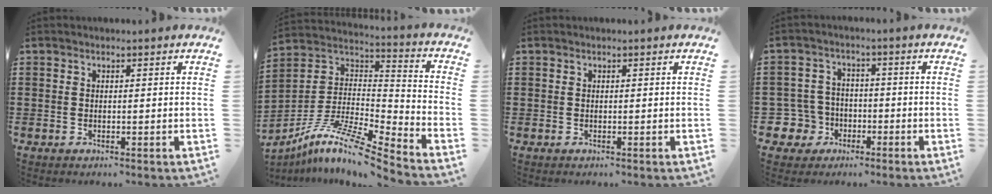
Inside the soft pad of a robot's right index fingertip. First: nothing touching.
{"total": 9.5, "force": [-7.9, 0.5, 5.2], "torque": [-0.116, -0.006, -0.167]}
{"total": 0.0}
{"total": 6.1, "force": [-2.3, 5.4, 1.7], "torque": [-0.081, 0.003, -0.049]}